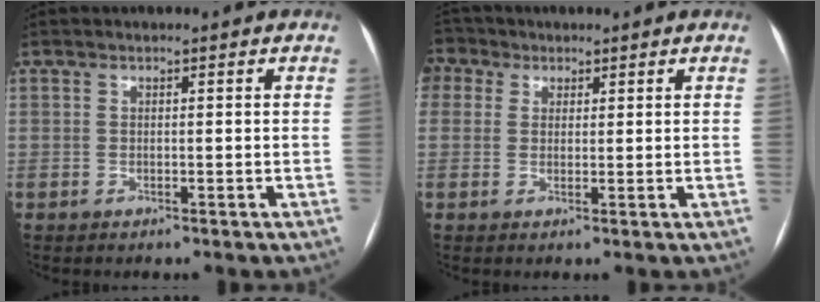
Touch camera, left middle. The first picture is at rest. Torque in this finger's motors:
{"motor_torque": [1.50, -0.64, 1.05, 0.21]}